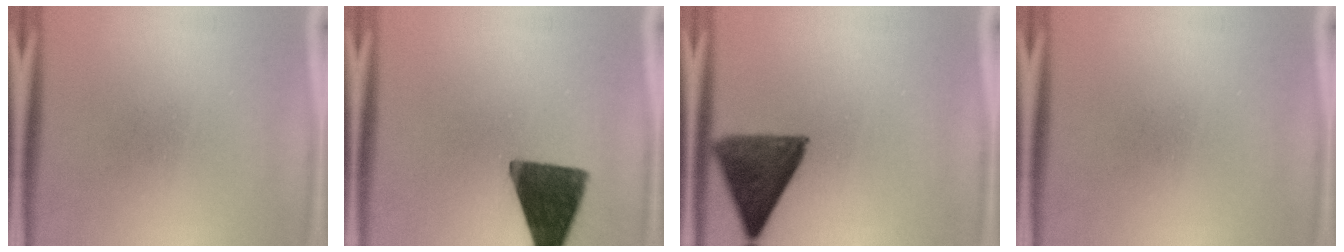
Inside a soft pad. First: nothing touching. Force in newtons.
{"total": 14.5}
{"total": 11.1}
{"total": 0.0}